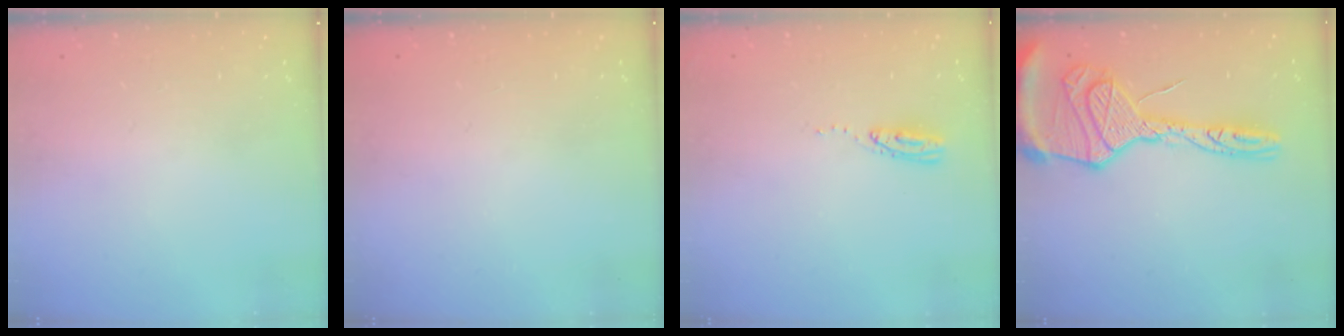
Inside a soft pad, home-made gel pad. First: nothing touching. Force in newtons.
{"total": 0.0}
{"total": 5.0, "press": 5.0, "slide": 0.5}
{"total": 22.2, "press": 22.1, "slide": 2.0}